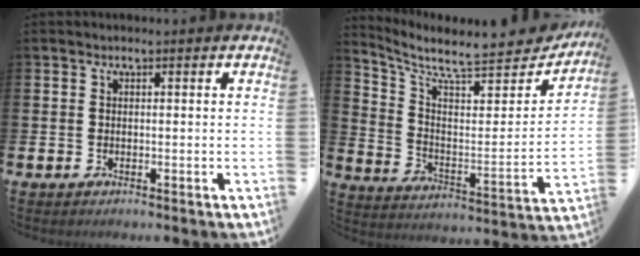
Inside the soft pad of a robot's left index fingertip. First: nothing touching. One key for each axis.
{"total": 7.5, "fx": 6.8, "fy": 1.7, "fz": 2.7, "tx": -0.071, "ty": -0.069, "tz": 0.108}